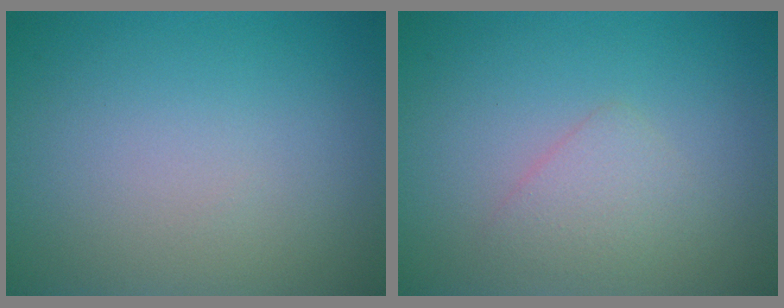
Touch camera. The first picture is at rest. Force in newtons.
{"total": 1.7, "press": 1.7, "slide": 0.0}